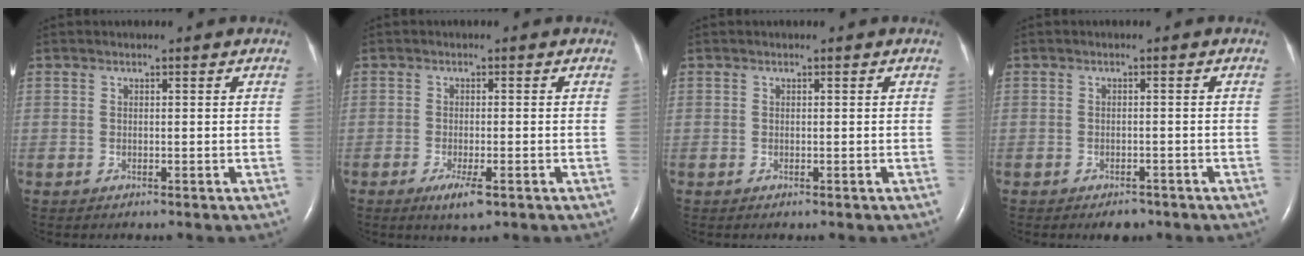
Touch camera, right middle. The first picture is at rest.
{"total": 3.6, "force": [-1.9, 0.7, 3.0], "torque": [-0.056, -0.007, -0.030]}
{"total": 0.0}
{"total": 2.3, "force": [-1.7, 1.1, 1.0], "torque": [-0.016, 0.000, -0.017]}